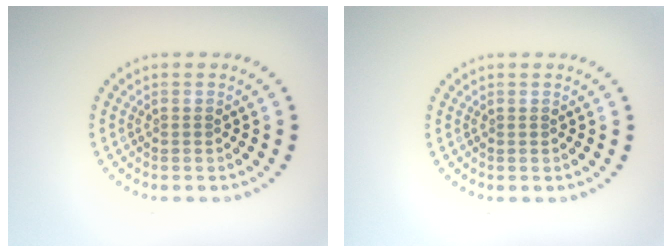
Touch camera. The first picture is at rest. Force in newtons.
{"total": 0.0}